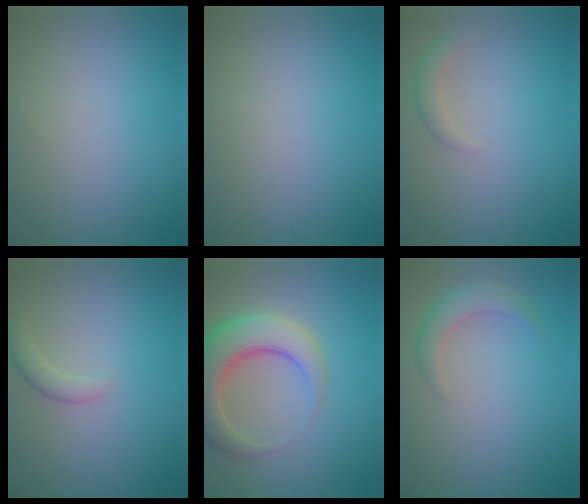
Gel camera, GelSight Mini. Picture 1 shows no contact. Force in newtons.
{"total": 0.0}
{"total": 1.4, "press": 1.4, "slide": 0.1}
{"total": 1.4, "press": 1.4, "slide": 0.1}
{"total": 7.2, "press": 7.2, "slide": 0.6}
{"total": 2.4, "press": 2.4, "slide": 0.1}